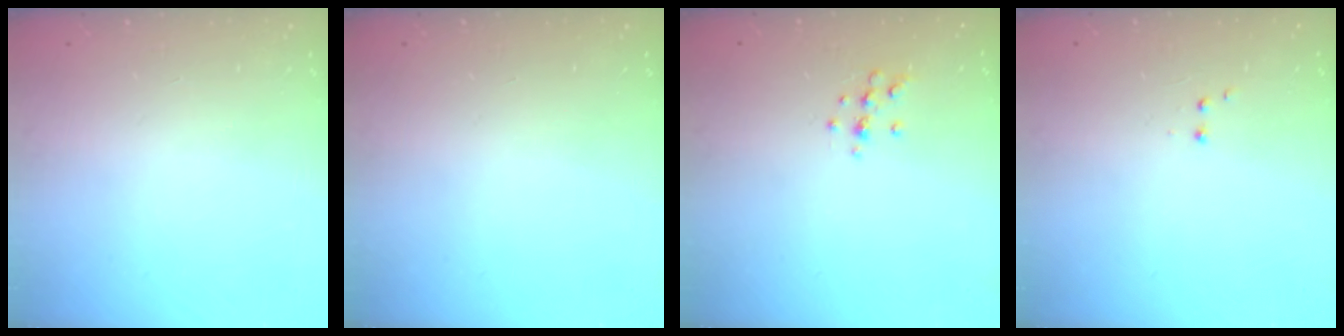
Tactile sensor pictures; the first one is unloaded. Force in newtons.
{"total": 0.0}
{"total": 6.5, "press": 6.2, "slide": 2.1}
{"total": 1.9, "press": 1.8, "slide": 0.5}